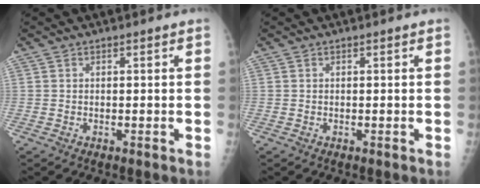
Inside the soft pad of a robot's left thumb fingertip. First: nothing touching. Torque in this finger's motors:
{"motor_torque": [-0.09, 0.09, -0.02, 0.00, 0.00]}